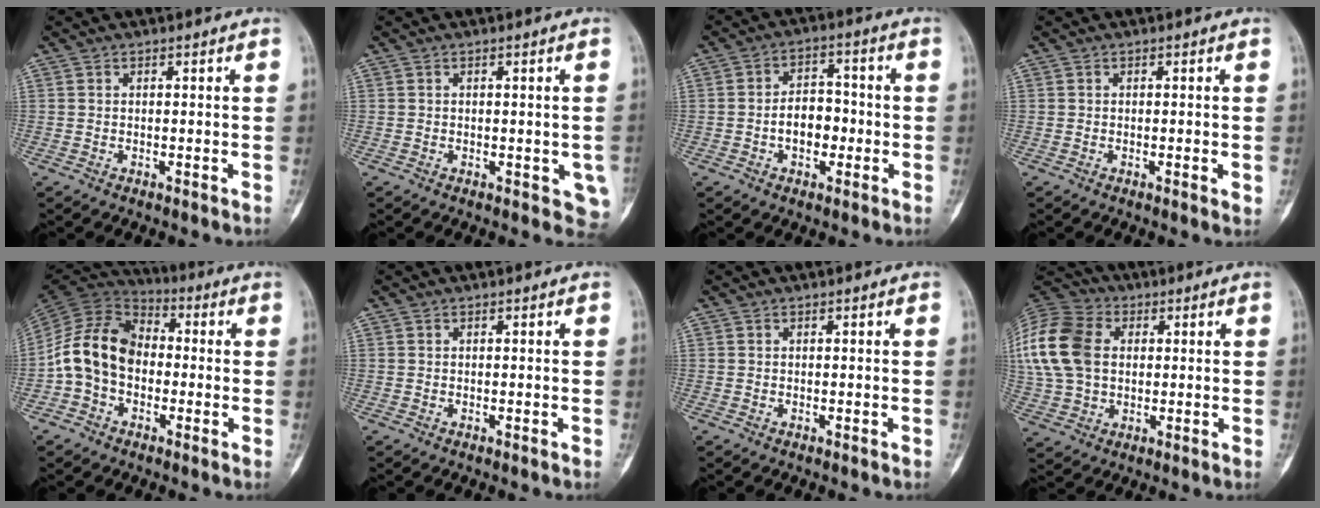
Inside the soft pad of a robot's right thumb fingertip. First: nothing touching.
{"total": 4.2, "force": [-0.9, 2.3, 3.4], "torque": [-0.019, -0.003, -0.008]}
{"total": 7.1, "force": [-1.6, 4.8, 5.0], "torque": [-0.052, 0.025, -0.034]}
{"total": 1.5, "force": [-0.3, 0.4, 1.4], "torque": [-0.022, -0.004, -0.003]}
{"total": 13.2, "force": [-1.8, 9.9, 8.5], "torque": [-0.144, 0.038, -0.048]}
{"total": 0.0}
{"total": 0.0}
{"total": 20.8, "force": [3.4, 15.2, 13.8], "torque": [-0.320, 0.029, 0.067]}